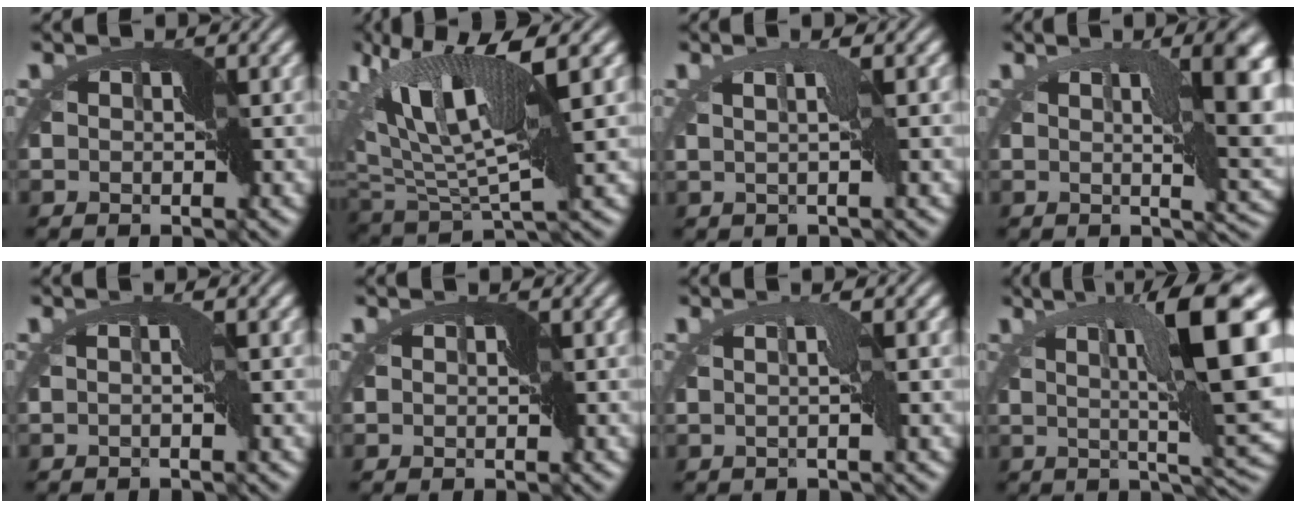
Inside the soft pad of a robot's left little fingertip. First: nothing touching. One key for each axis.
{"total": 8.1, "fx": 3.5, "fy": 2.5, "fz": 6.9, "tx": -0.145, "ty": 0.002, "tz": 0.059}
{"total": 1.4, "fx": 0.4, "fy": -1.0, "fz": 1.0, "tx": -0.029, "ty": 0.006, "tz": 0.002}
{"total": 8.0, "fx": 1.7, "fy": 2.4, "fz": 7.4, "tx": -0.100, "ty": 0.009, "tz": 0.021}
{"total": 1.0, "fx": -0.1, "fy": -1.0, "fz": 0.1, "tx": -0.009, "ty": 0.005, "tz": -0.009}
{"total": 0.0}
{"total": 1.3, "fx": 0.2, "fy": -1.0, "fz": 0.8, "tx": -0.024, "ty": 0.004, "tz": -0.003}
{"total": 10.3, "fx": 2.8, "fy": 1.1, "fz": 9.9, "tx": -0.141, "ty": 0.012, "tz": 0.040}